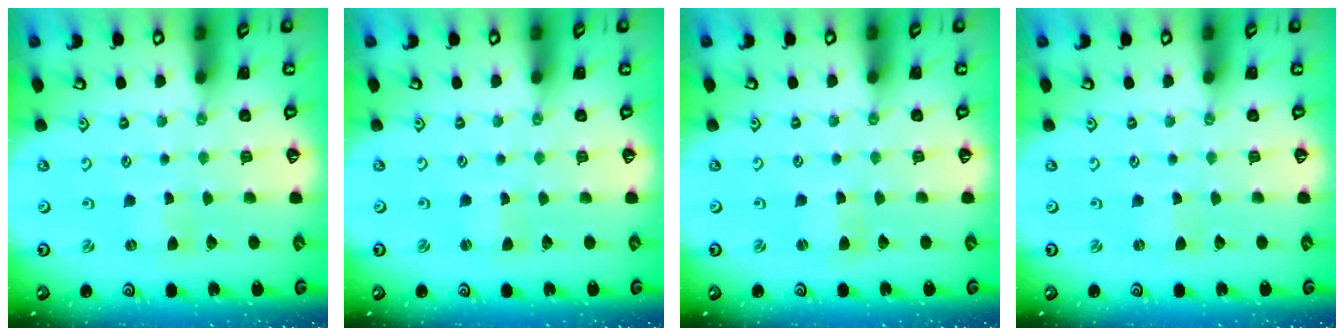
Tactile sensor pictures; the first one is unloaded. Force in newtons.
{"total": 0.9, "press": 0.9, "slide": 0.0}
{"total": 1.2, "press": 1.2, "slide": 0.2}
{"total": 0.0}